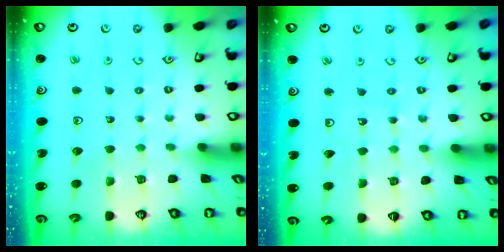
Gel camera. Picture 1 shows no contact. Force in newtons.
{"total": 4.1, "press": 4.1, "slide": 0.4}